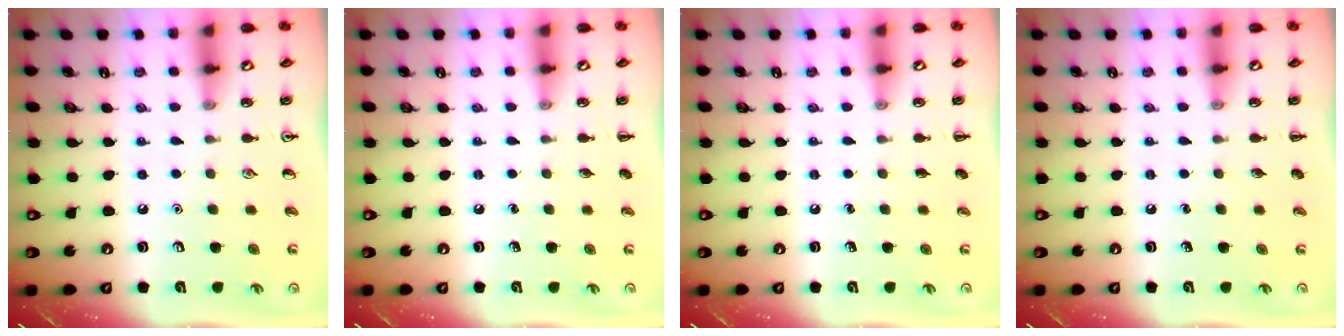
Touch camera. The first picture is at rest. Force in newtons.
{"total": 0.0}
{"total": 0.0}
{"total": 0.0}